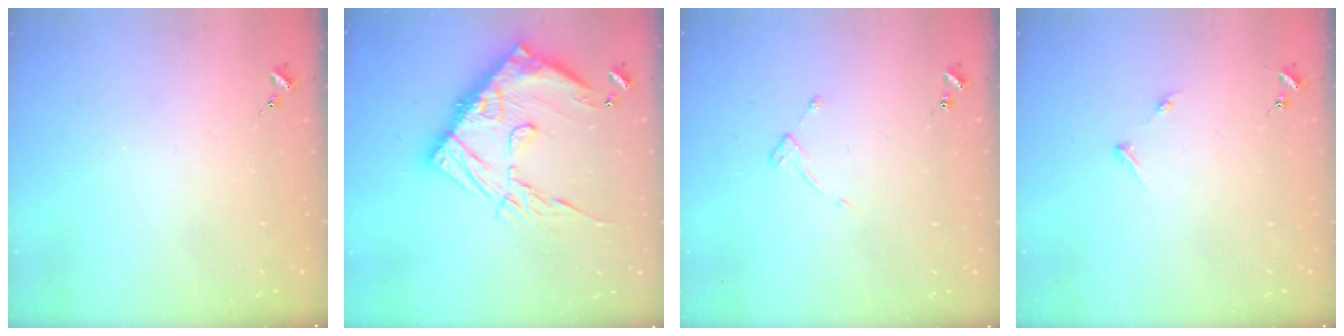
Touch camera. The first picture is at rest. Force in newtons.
{"total": 22.5, "press": 22.4, "slide": 2.1}
{"total": 3.7, "press": 3.6, "slide": 0.5}
{"total": 5.2, "press": 5.2, "slide": 0.6}